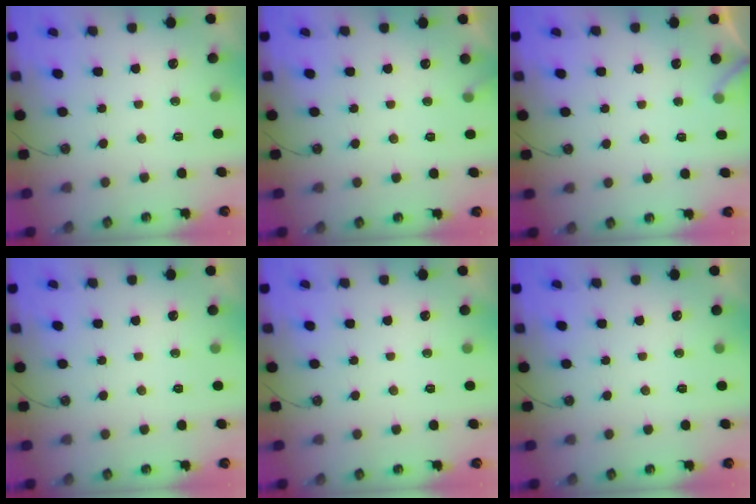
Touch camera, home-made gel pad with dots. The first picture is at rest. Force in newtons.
{"total": 4.4, "press": 4.4, "slide": 0.3}
{"total": 3.9, "press": 3.9, "slide": 0.5}
{"total": 0.0}
{"total": 0.0}
{"total": 0.0}